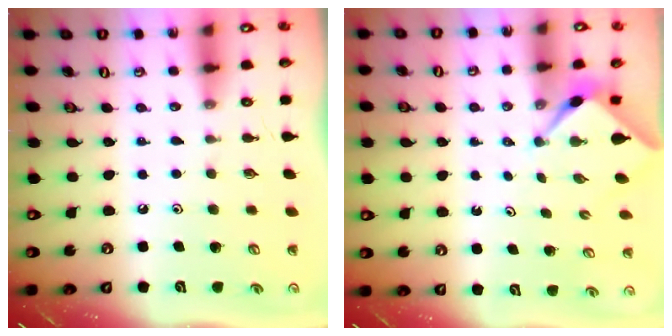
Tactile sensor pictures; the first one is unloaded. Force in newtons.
{"total": 2.2, "press": 2.2, "slide": 0.2}